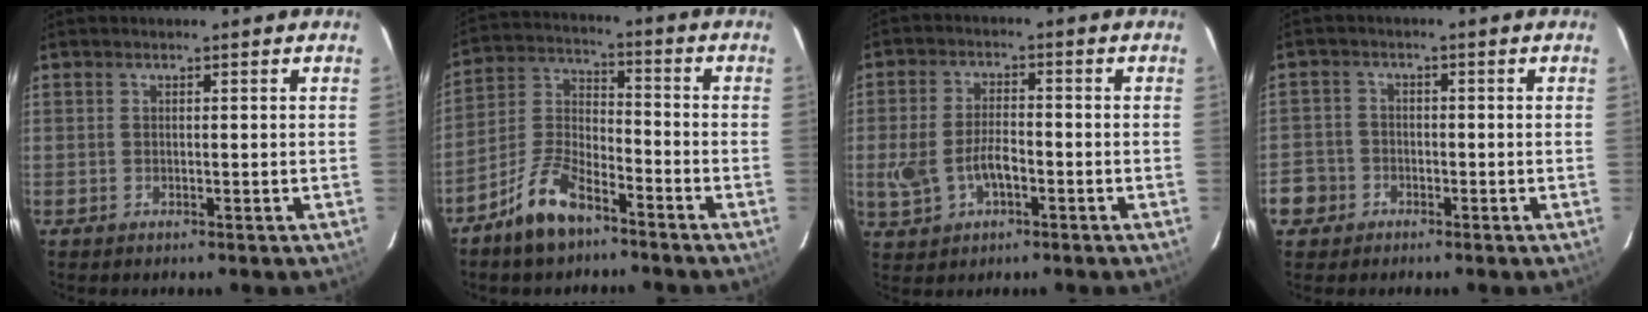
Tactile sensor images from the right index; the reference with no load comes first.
{"total": 10.6, "force": [-7.4, 4.3, 6.2], "torque": [-0.138, 0.015, -0.140]}
{"total": 7.9, "force": [-2.4, 4.3, 6.2], "torque": [-0.139, 0.004, -0.036]}
{"total": 6.2, "force": [-2.9, 5.4, 1.1], "torque": [-0.031, 0.030, -0.050]}